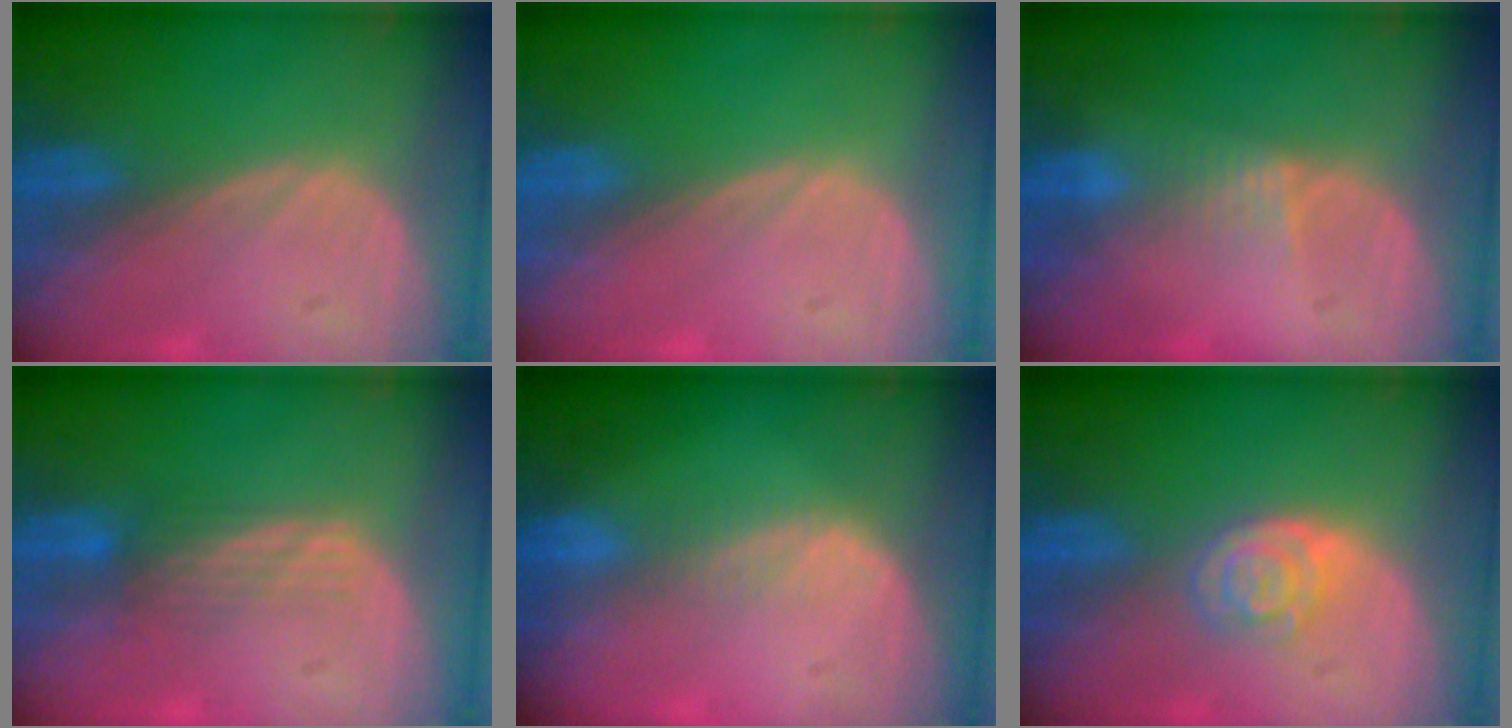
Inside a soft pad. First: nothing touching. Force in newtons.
{"total": 0.0}
{"total": 2.3, "press": 2.1, "slide": 1.0}
{"total": 3.5, "press": 2.8, "slide": 2.1}
{"total": 2.3, "press": 1.6, "slide": 1.6}
{"total": 4.2, "press": 3.8, "slide": 2.0}